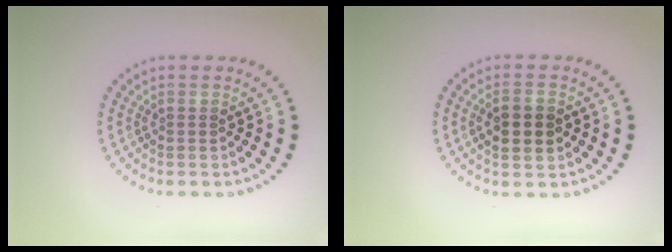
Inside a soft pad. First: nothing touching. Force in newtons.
{"total": 2.7, "press": 2.7, "slide": 0.2}